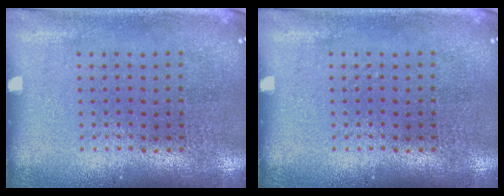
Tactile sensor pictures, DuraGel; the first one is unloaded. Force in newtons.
{"total": 0.0}